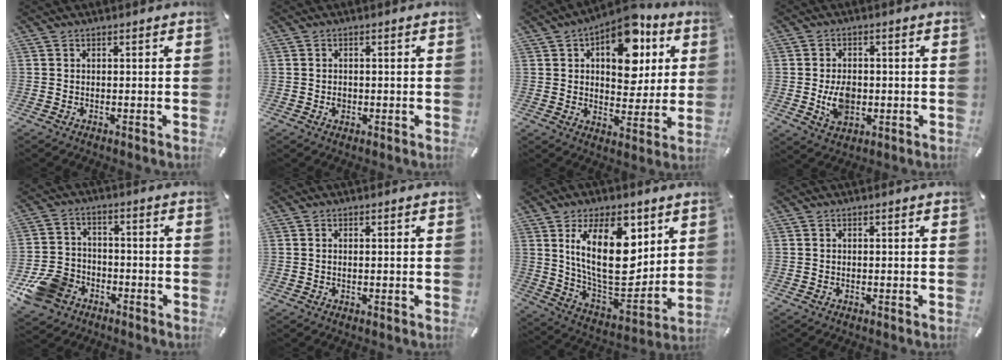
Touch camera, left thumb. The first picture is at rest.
{"total": 1.2, "force": [-0.2, 1.0, 0.6], "torque": [-0.013, 0.004, -0.005]}
{"total": 14.6, "force": [6.5, 8.6, 9.8], "torque": [-0.130, -0.028, 0.111]}
{"total": 7.0, "force": [-0.8, 5.0, 4.9], "torque": [-0.095, -0.006, -0.017]}
{"total": 10.2, "force": [-5.6, 7.9, 3.3], "torque": [-0.063, 0.044, -0.101]}
{"total": 0.5, "force": [0.0, 0.0, 0.5], "torque": [-0.009, -0.003, 0.000]}
{"total": 22.1, "force": [8.0, 11.0, 17.3], "torque": [-0.309, -0.045, 0.129]}
{"total": 0.0}